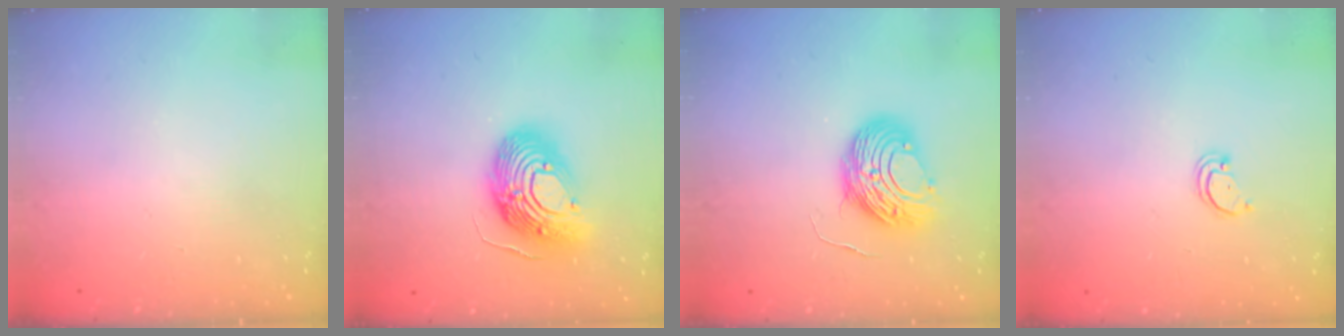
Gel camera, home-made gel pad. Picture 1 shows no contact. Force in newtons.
{"total": 16.9, "press": 16.8, "slide": 1.6}
{"total": 10.0, "press": 10.0, "slide": 0.9}
{"total": 1.6, "press": 1.6, "slide": 0.1}